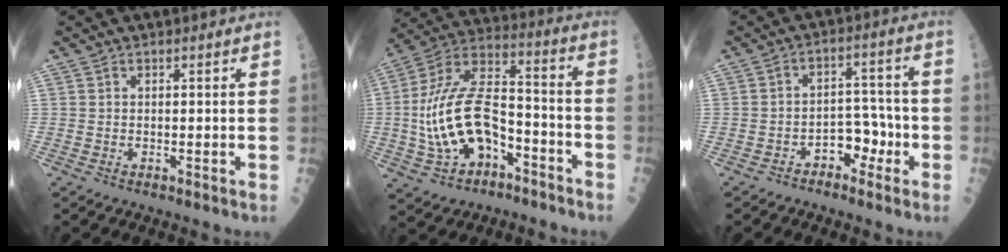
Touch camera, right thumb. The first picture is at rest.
{"total": 18.6, "force": [-5.0, 10.6, 14.5], "torque": [-0.266, 0.056, -0.084]}
{"total": 6.2, "force": [-2.9, 4.2, 3.5], "torque": [-0.016, 0.042, -0.050]}